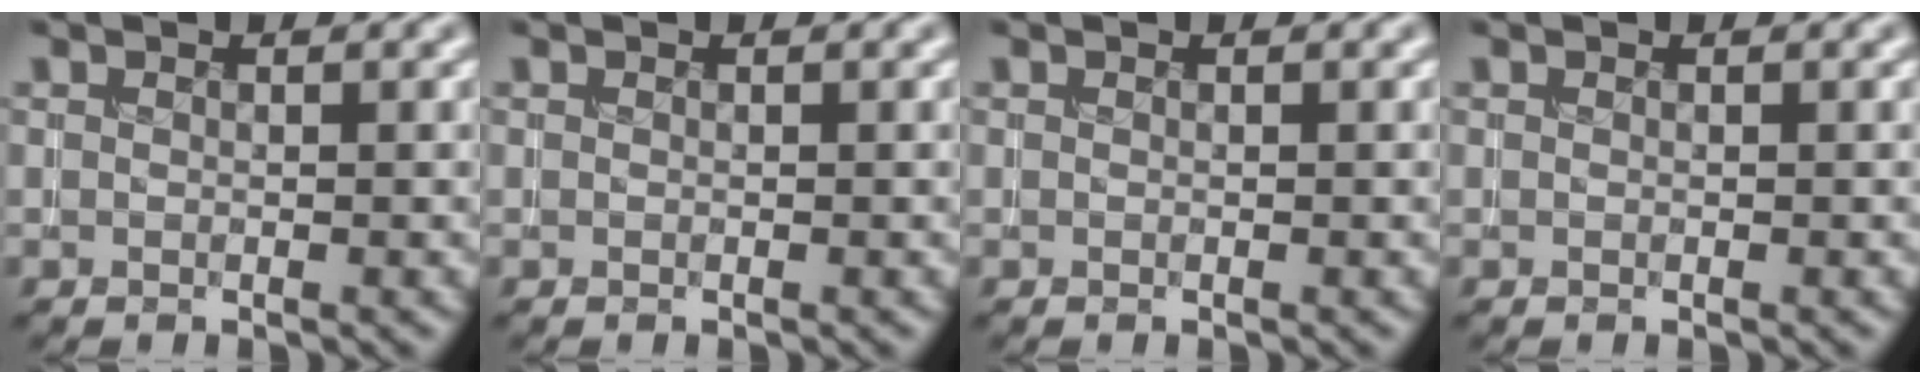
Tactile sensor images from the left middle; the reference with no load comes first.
{"total": 0.0}
{"total": 0.0}
{"total": 0.0}